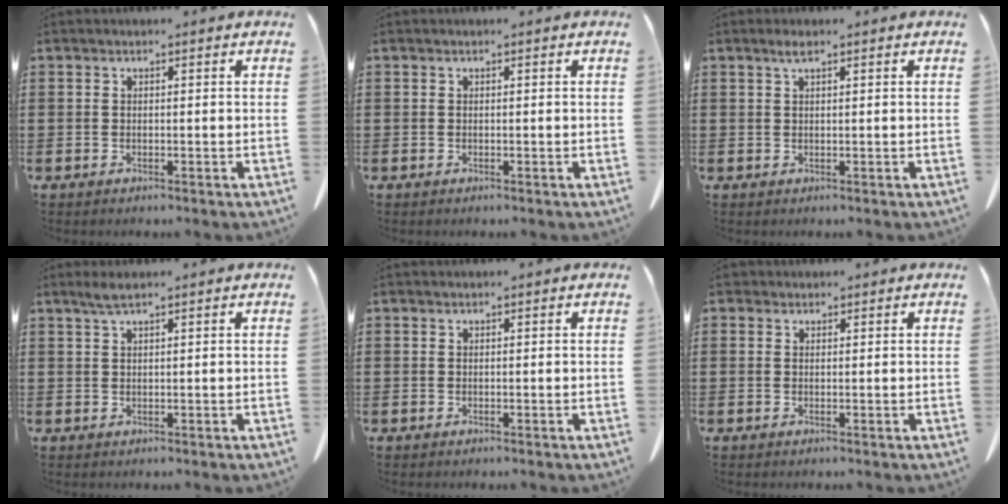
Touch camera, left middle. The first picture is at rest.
{"total": 0.0}
{"total": 1.6, "force": [0.9, 0.2, 1.3], "torque": [-0.026, 0.001, 0.016]}
{"total": 2.0, "force": [1.3, 0.2, 1.4], "torque": [-0.030, 0.000, 0.024]}
{"total": 0.0}
{"total": 0.9, "force": [0.7, 0.6, 0.2], "torque": [-0.008, 0.003, 0.014]}